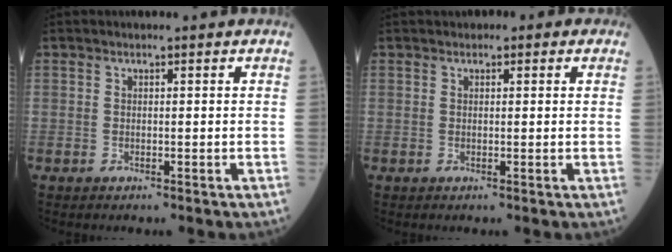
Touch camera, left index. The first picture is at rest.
{"total": 1.4, "force": [0.8, 0.9, 0.7], "torque": [-0.008, 0.010, 0.005]}